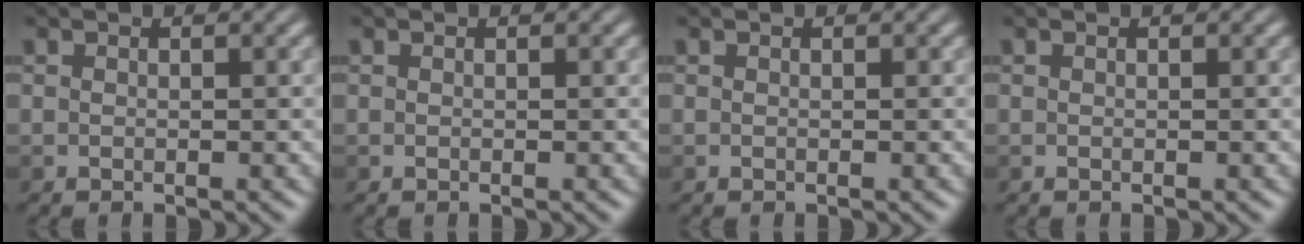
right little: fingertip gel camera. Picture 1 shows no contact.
{"total": 0.0}
{"total": 0.0}
{"total": 0.0}